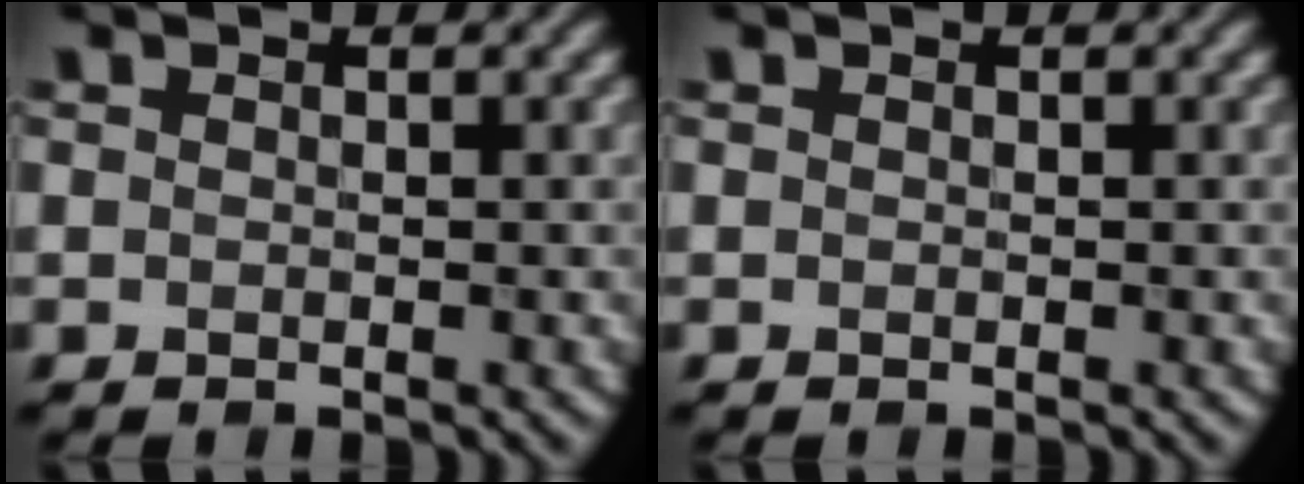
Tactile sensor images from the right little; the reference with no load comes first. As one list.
[{"total": 0.0}]